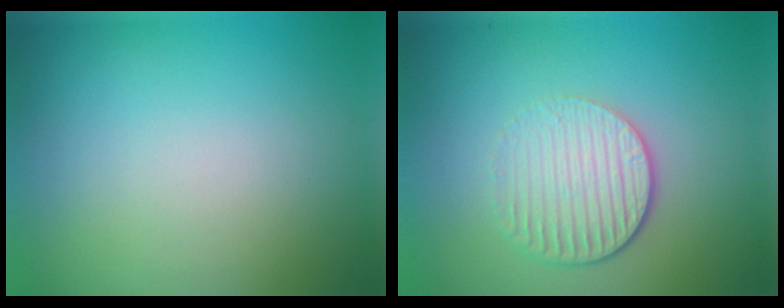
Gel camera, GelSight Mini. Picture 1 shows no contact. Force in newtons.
{"total": 4.3, "press": 2.8, "slide": 3.2}